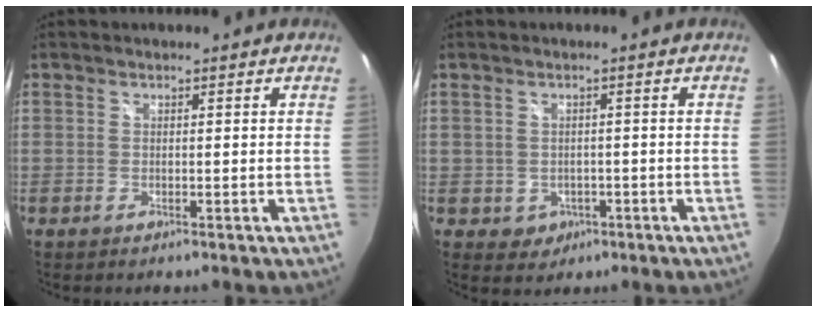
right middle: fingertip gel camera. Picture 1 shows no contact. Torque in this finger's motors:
{"motor_torque": [0.02, -0.20, 0.14, 0.02]}